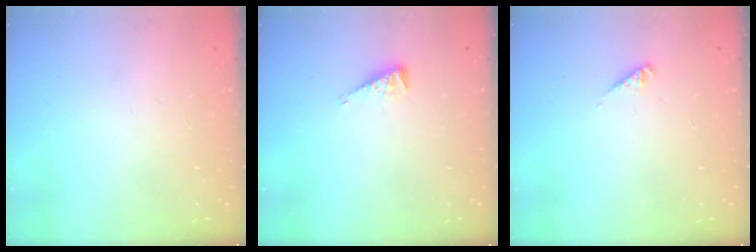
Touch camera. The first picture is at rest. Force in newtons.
{"total": 3.4, "press": 3.4, "slide": 0.3}
{"total": 2.3, "press": 2.3, "slide": 0.4}